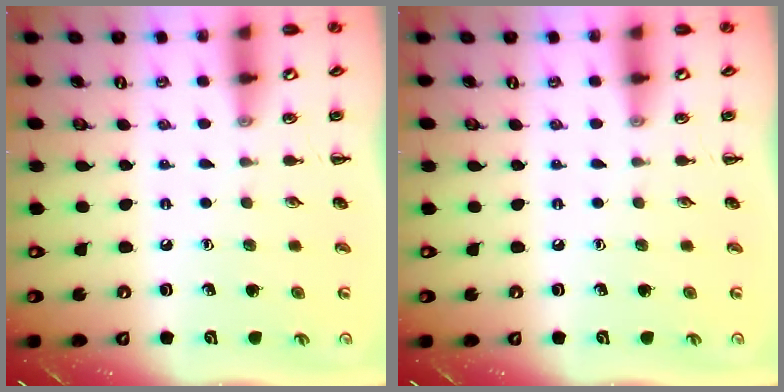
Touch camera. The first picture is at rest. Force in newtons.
{"total": 0.0}